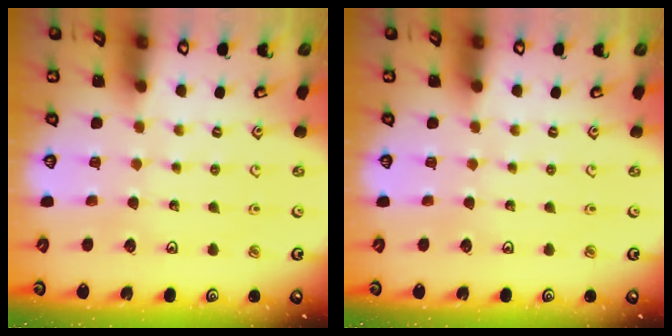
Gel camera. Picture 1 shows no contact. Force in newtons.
{"total": 0.0}